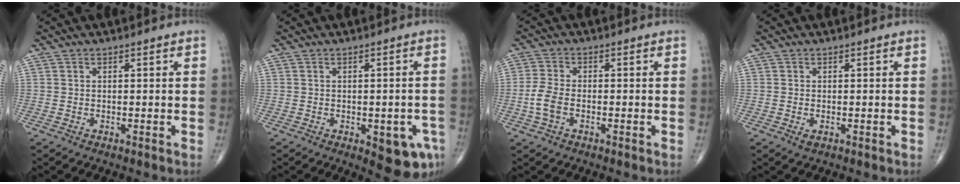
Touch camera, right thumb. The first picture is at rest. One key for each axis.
{"total": 7.9, "fx": -3.0, "fy": 3.1, "fz": 6.6, "tx": -0.059, "ty": 0.004, "tz": -0.027}
{"total": 4.7, "fx": -1.3, "fy": 2.7, "fz": 3.6, "tx": -0.086, "ty": 0.010, "tz": -0.029}
{"total": 0.8, "fx": -0.2, "fy": 0.4, "fz": 0.7, "tx": -0.011, "ty": -0.003, "tz": -0.002}